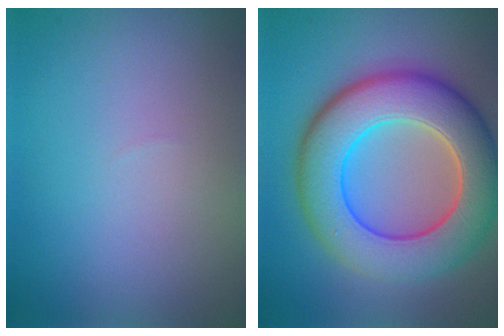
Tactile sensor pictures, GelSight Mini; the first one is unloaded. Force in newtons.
{"total": 10.7, "press": 10.7, "slide": 0.6}